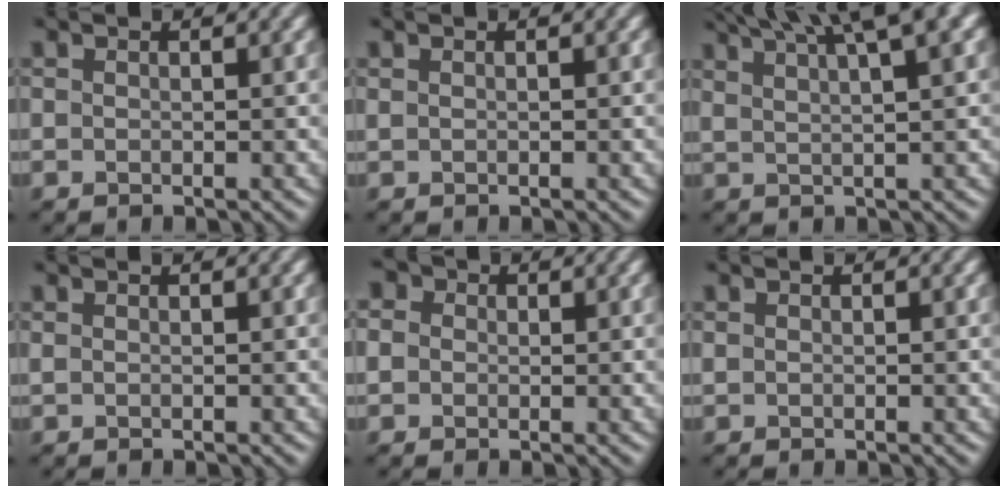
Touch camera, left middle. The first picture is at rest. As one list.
[{"total": 0.0}, {"total": 8.3, "force": [5.5, 1.8, 6.0], "torque": [-0.072, 0.032, 0.064]}, {"total": 0.0}, {"total": 6.0, "force": [1.5, 5.2, 2.4], "torque": [-0.045, 0.031, -0.003]}, {"total": 0.0}]